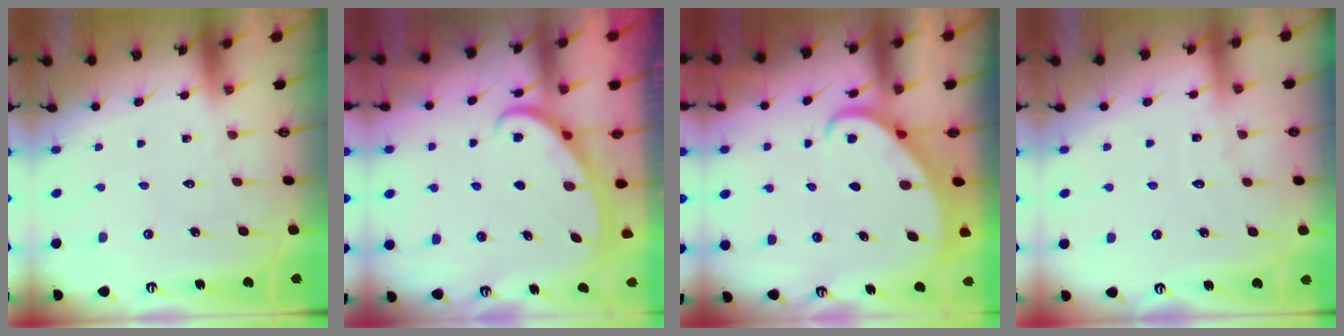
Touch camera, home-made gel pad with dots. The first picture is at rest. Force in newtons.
{"total": 2.8, "press": 2.7, "slide": 0.4}
{"total": 2.8, "press": 2.7, "slide": 0.3}
{"total": 3.2, "press": 3.2, "slide": 0.4}